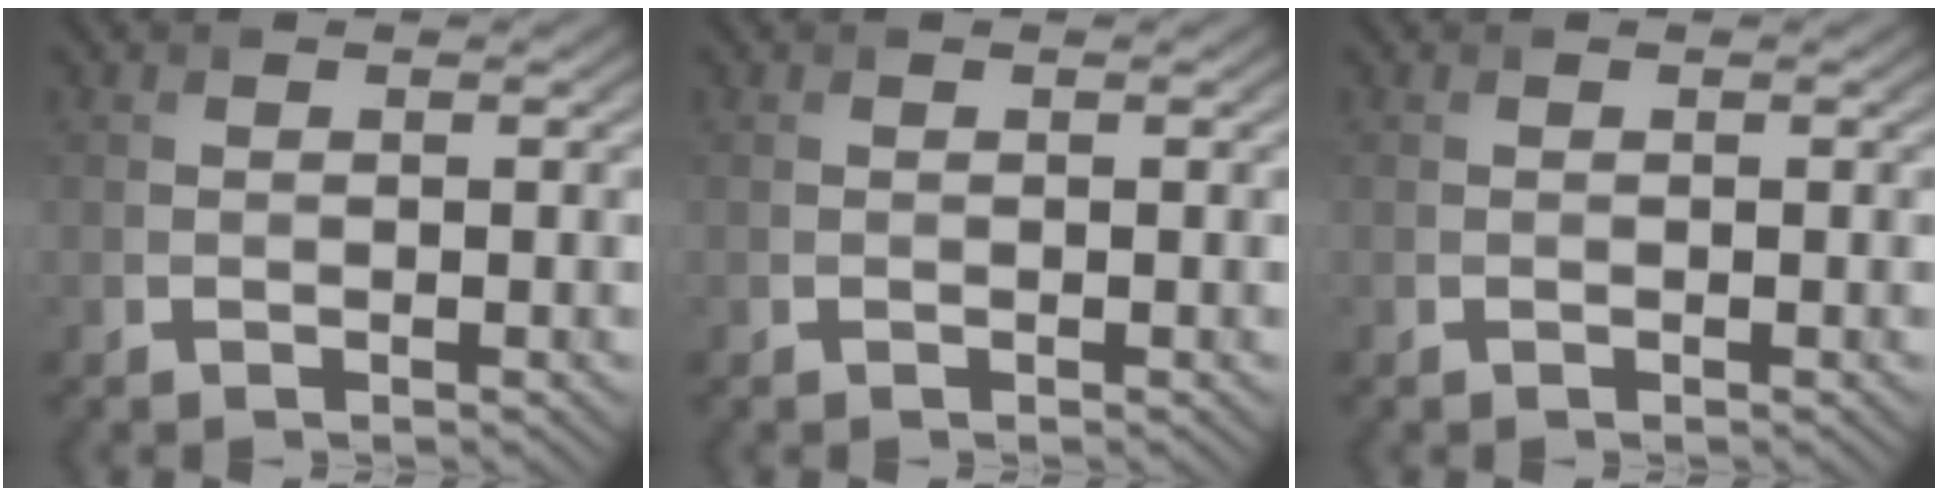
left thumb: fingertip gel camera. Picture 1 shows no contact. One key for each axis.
{"total": 0.0}
{"total": 0.0}